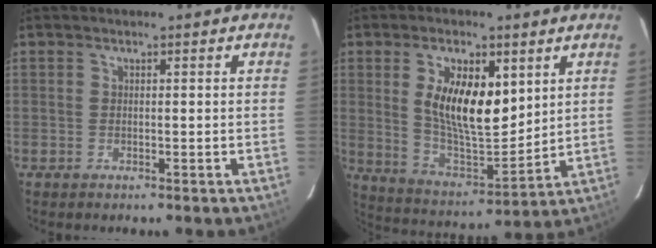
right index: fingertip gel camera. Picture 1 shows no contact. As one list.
[{"total": 14.6, "force": [4.7, 6.2, 12.3], "torque": [-0.225, -0.005, 0.095]}]